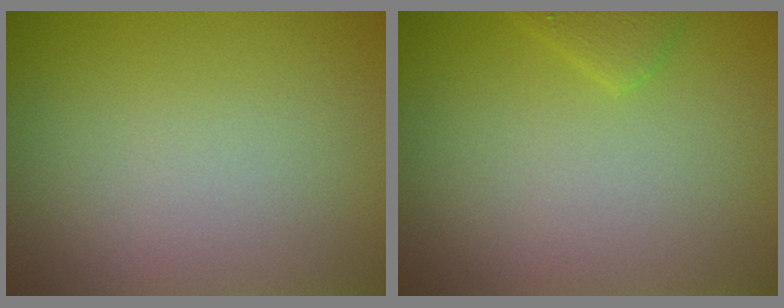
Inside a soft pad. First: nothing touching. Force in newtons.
{"total": 1.2, "press": 1.2, "slide": 0.2}